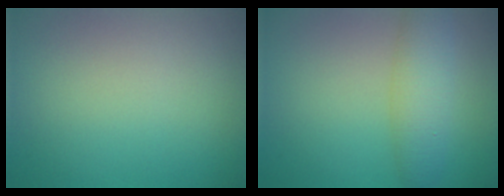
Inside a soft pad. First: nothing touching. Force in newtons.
{"total": 4.0, "press": 4.0, "slide": 0.0}